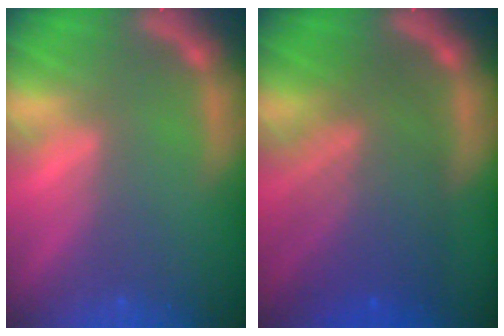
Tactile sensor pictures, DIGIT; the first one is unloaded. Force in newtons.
{"total": 8.5}